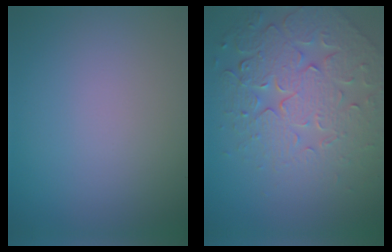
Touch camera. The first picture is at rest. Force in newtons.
{"total": 8.0, "press": 5.7, "slide": 5.5}